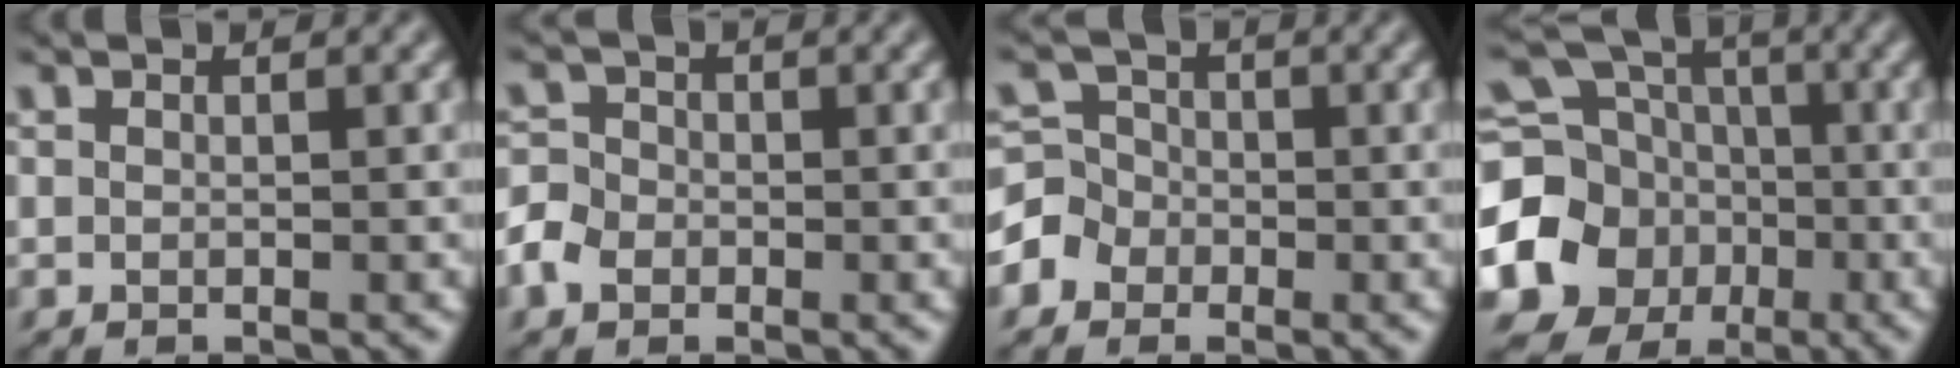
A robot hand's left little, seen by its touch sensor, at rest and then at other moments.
{"total": 3.1, "force": [-1.3, 2.5, 1.2], "torque": [-0.019, 0.002, -0.031]}
{"total": 4.8, "force": [-1.9, 4.4, 0.8], "torque": [0.002, 0.015, -0.062]}
{"total": 13.4, "force": [-3.3, 11.9, 5.2], "torque": [-0.127, -0.034, -0.081]}